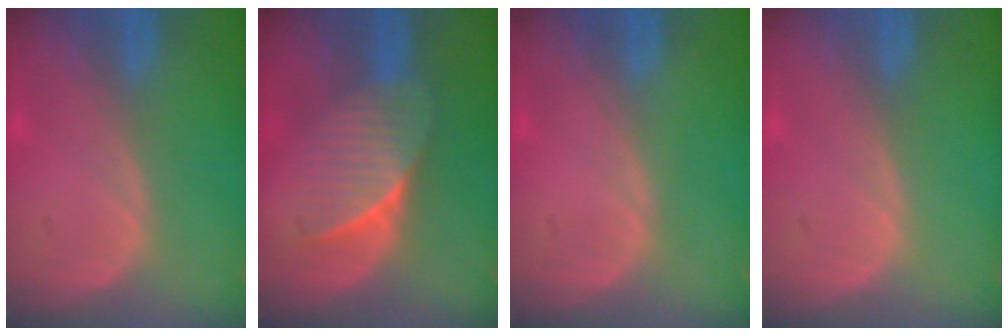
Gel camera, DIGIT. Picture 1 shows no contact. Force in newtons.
{"total": 7.6, "press": 6.8, "slide": 3.5}
{"total": 0.0}
{"total": 0.0}